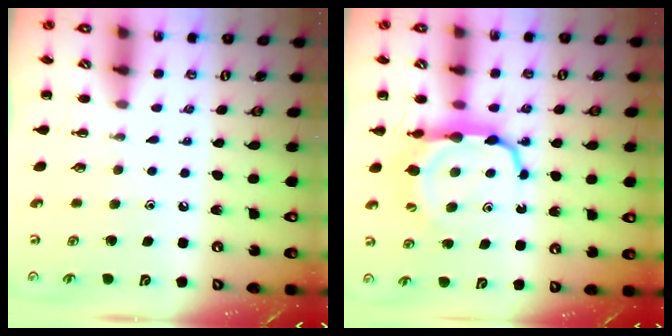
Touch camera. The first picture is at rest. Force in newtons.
{"total": 8.8, "press": 8.7, "slide": 1.3}